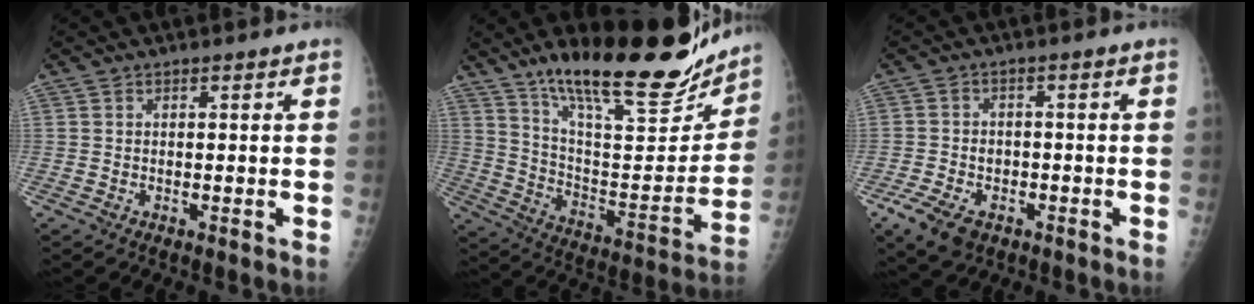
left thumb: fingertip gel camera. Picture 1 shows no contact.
{"total": 25.7, "force": [19.5, 6.6, 15.3], "torque": [-0.197, -0.100, 0.312]}
{"total": 7.9, "force": [-4.3, 5.0, 4.3], "torque": [-0.080, 0.012, -0.070]}